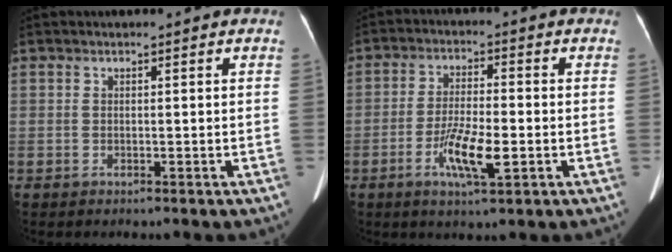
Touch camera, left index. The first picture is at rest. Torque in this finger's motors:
{"motor_torque": [0.26, 0.15, 0.12, 0.04]}